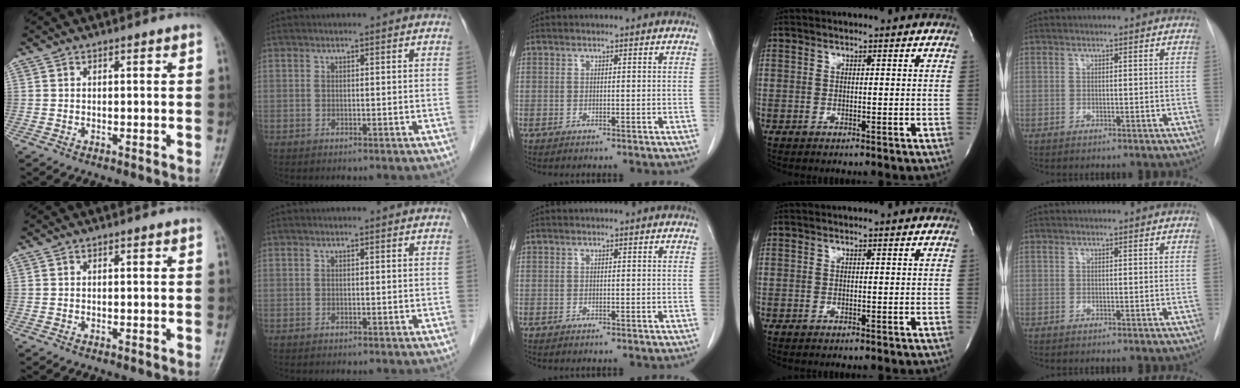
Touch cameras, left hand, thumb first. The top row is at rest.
{}